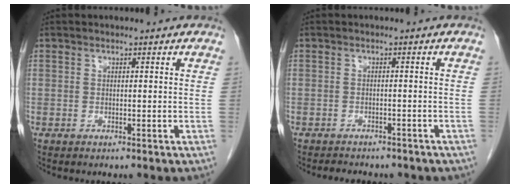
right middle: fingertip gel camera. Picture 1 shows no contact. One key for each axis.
{"total": 7.6, "fx": -6.5, "fy": 2.8, "fz": 2.8, "tx": -0.039, "ty": 0.006, "tz": -0.069}